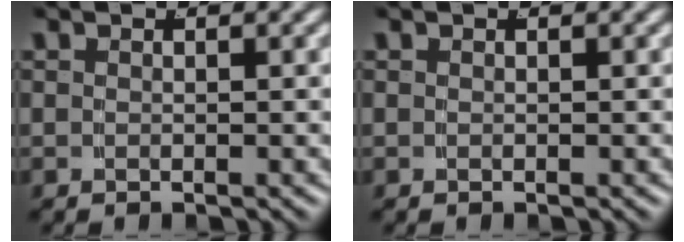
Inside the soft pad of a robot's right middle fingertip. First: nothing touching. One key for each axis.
{"total": 0.0}